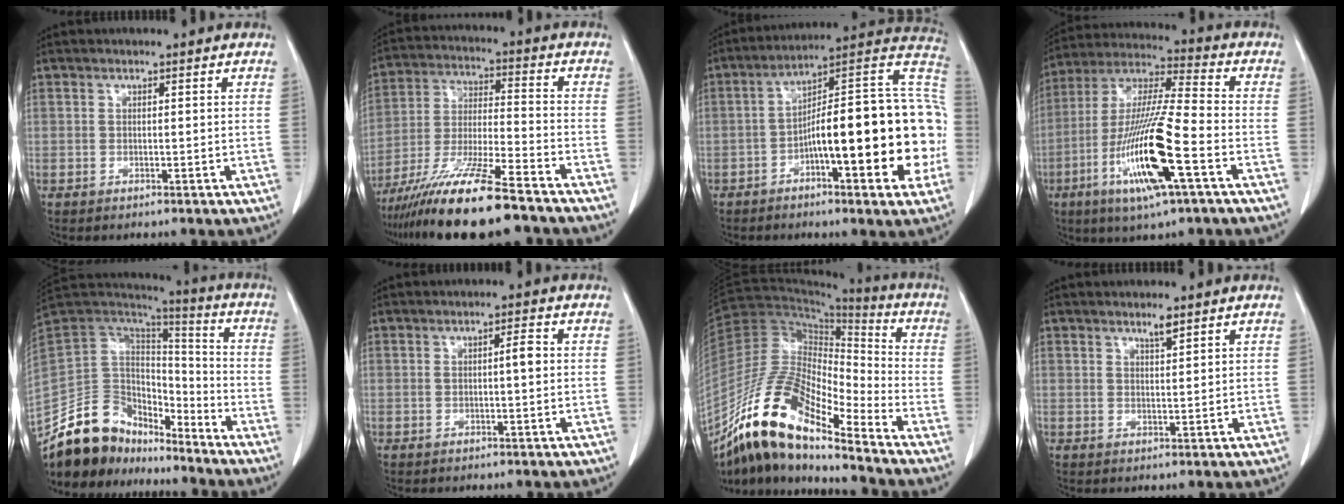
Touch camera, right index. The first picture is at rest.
{"total": 15.9, "force": [-12.3, 0.6, 10.0], "torque": [-0.204, -0.034, -0.219]}
{"total": 23.0, "force": [-4.7, 3.9, 22.2], "torque": [-0.261, 0.035, -0.058]}
{"total": 17.4, "force": [-6.5, 1.1, 16.2], "torque": [-0.333, -0.020, -0.119]}
{"total": 16.5, "force": [-14.1, 7.5, 4.2], "torque": [-0.070, 0.059, -0.250]}
{"total": 1.9, "force": [0.0, 0.1, 1.9], "torque": [-0.031, 0.004, 0.000]}
{"total": 16.8, "force": [-12.5, 3.7, 10.6], "torque": [-0.204, 0.022, -0.229]}
{"total": 1.7, "force": [1.3, 0.0, 1.0], "torque": [-0.021, -0.002, 0.025]}